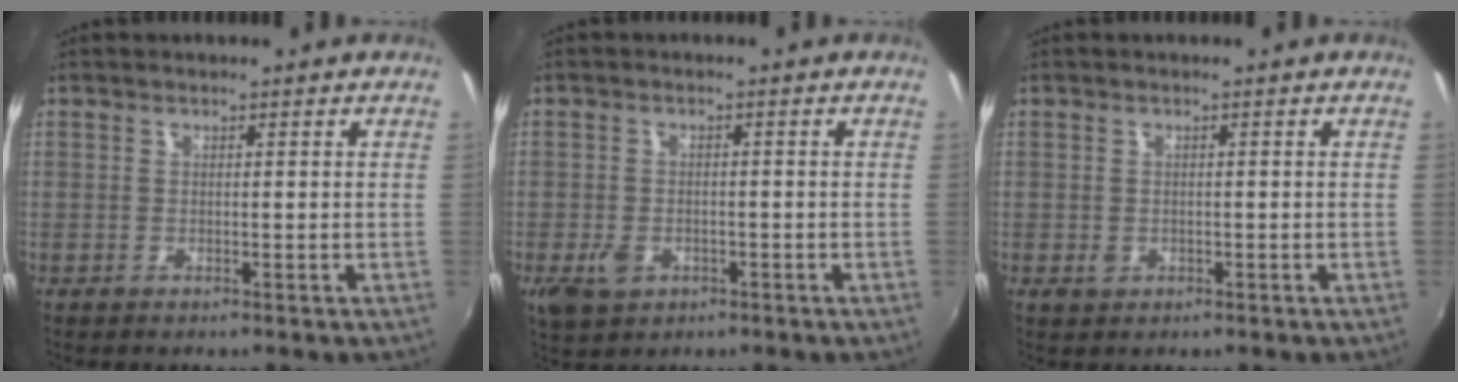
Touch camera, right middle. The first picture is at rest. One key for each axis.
{"total": 5.1, "fx": -2.2, "fy": 3.7, "fz": 2.7, "tx": -0.063, "ty": -0.006, "tz": -0.032}
{"total": 1.6, "fx": -0.5, "fy": 1.4, "fz": 0.7, "tx": -0.010, "ty": -0.001, "tz": -0.007}